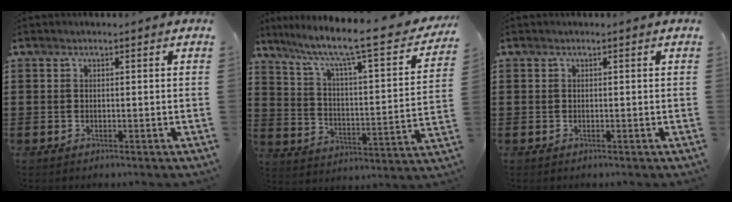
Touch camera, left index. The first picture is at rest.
{"total": 8.7, "force": [6.7, 0.5, 5.6], "torque": [-0.127, -0.056, 0.100]}
{"total": 0.0}